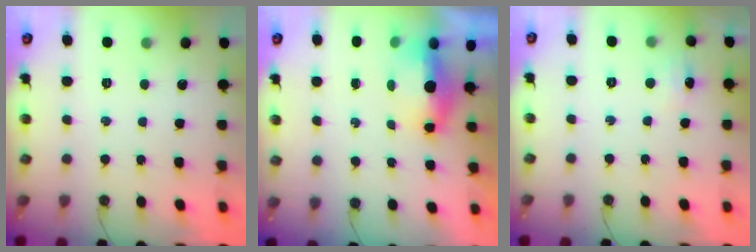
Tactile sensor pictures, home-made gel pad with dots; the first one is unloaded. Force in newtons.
{"total": 5.7, "press": 5.6, "slide": 0.9}
{"total": 5.5, "press": 5.5, "slide": 0.6}